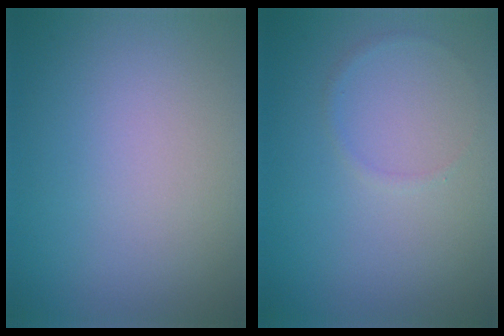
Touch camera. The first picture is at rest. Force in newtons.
{"total": 0.6, "press": 0.6, "slide": 0.1}